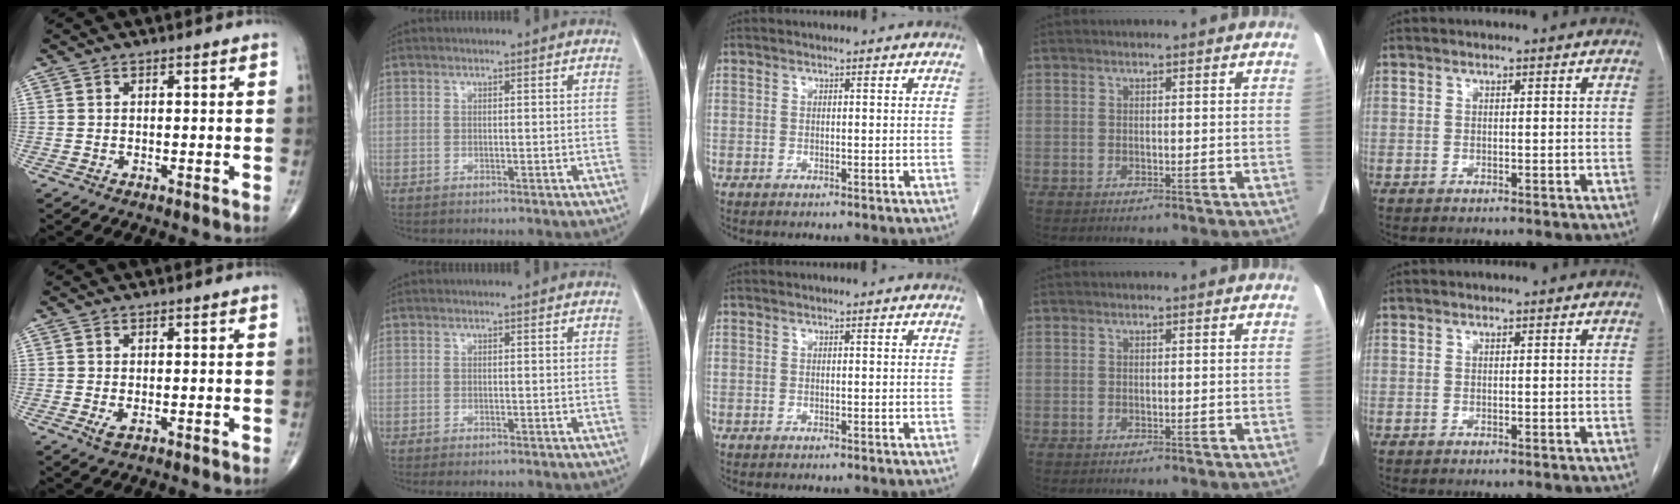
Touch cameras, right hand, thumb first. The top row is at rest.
{"thumb": {"total": 1.5, "force": [-0.4, 0.7, 1.3], "torque": [-0.026, -0.004, -0.005]}, "index": {"total": 1.0, "force": [-0.8, 0.3, 0.5], "torque": [-0.009, -0.002, -0.008]}}